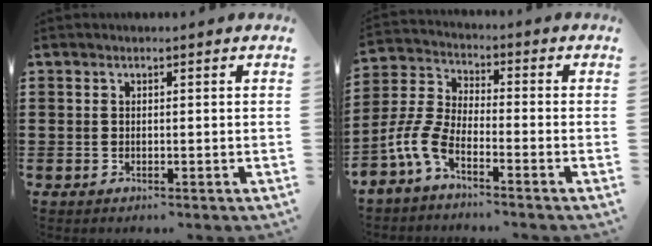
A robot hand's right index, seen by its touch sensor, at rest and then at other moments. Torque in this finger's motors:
{"motor_torque": [0.94, -0.85, 0.76, 0.21]}